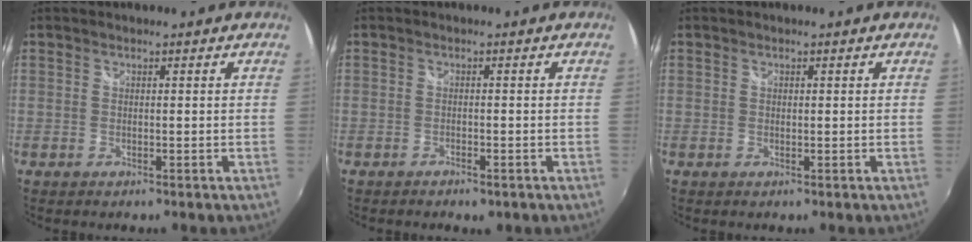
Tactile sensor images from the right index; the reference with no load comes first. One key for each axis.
{"total": 2.2, "fx": -1.7, "fy": 0.8, "fz": 1.1, "tx": -0.024, "ty": -0.006, "tz": -0.026}
{"total": 0.0}